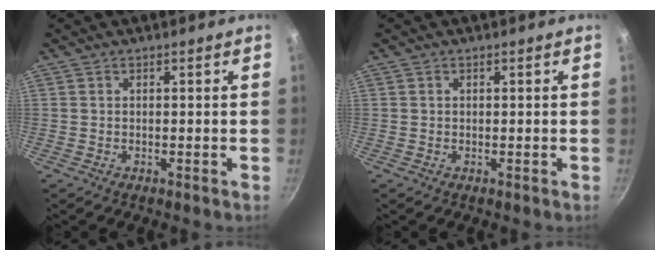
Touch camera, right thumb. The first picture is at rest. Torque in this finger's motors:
{"motor_torque": [-0.16, -0.13, -0.09, 0.12, 0.07]}